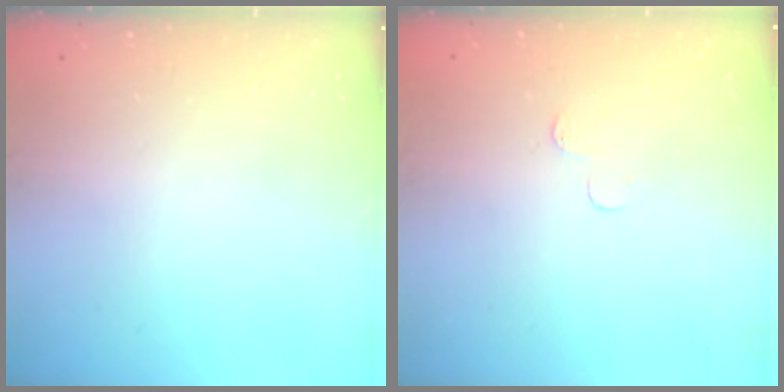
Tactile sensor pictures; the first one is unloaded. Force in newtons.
{"total": 3.6, "press": 3.6, "slide": 0.4}